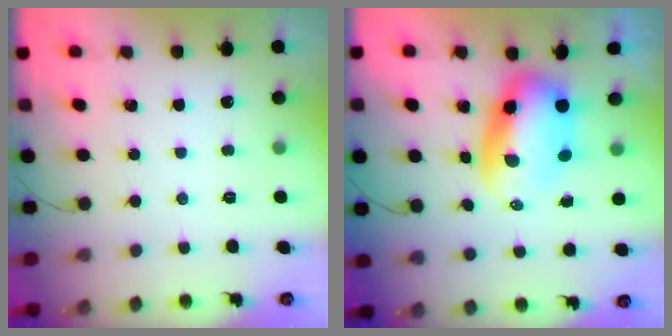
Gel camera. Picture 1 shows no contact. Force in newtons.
{"total": 7.6, "press": 7.4, "slide": 1.9}